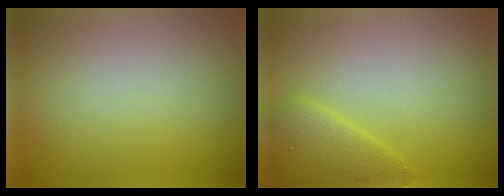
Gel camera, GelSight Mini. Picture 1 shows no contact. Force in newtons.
{"total": 2.9, "press": 2.9, "slide": 0.2}